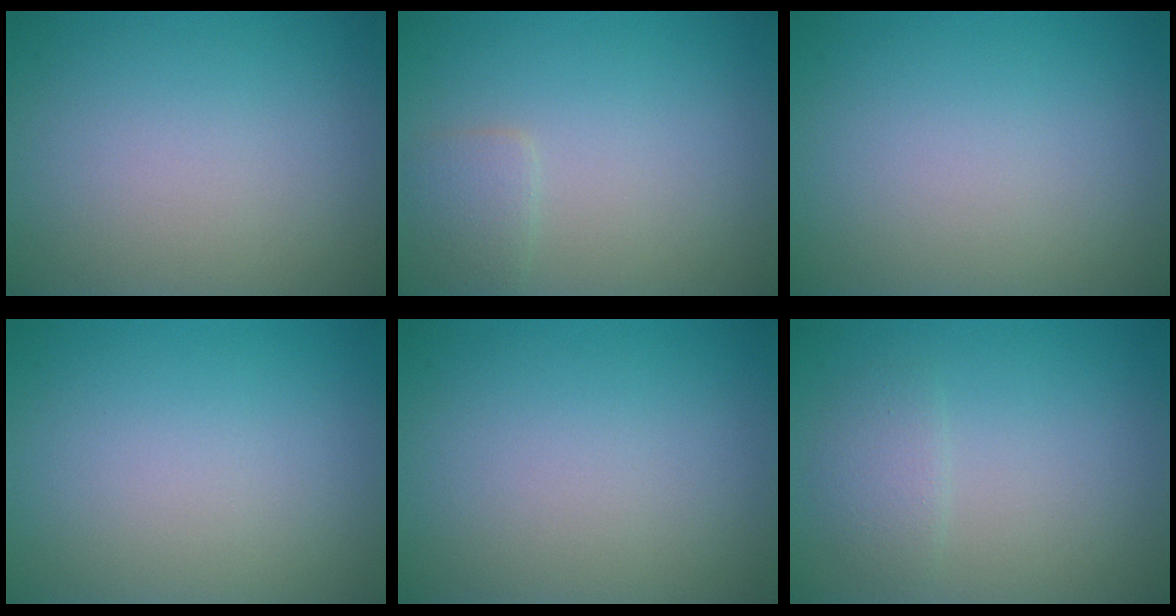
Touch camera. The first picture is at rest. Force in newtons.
{"total": 1.5, "press": 1.5, "slide": 0.0}
{"total": 0.0}
{"total": 0.0}
{"total": 0.0}
{"total": 1.5, "press": 1.5, "slide": 0.1}